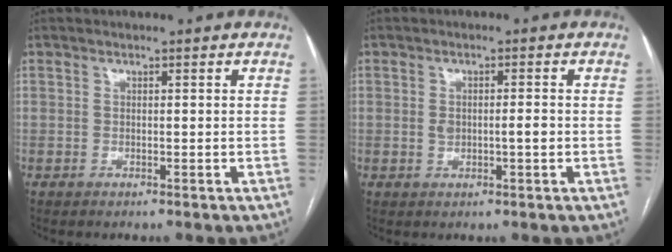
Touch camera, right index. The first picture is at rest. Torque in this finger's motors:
{"motor_torque": [0.01, 0.02, 0.08, 0.00]}